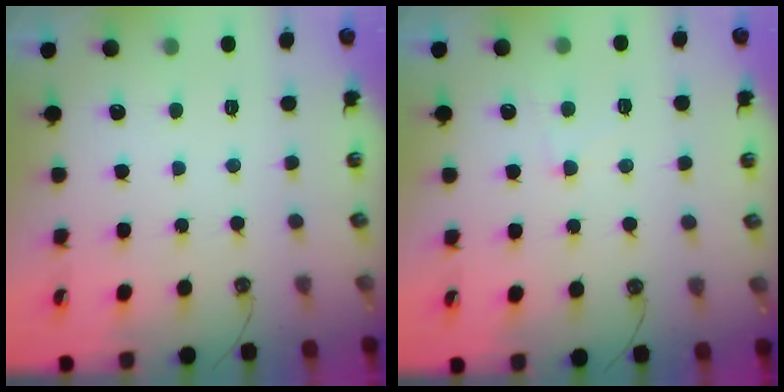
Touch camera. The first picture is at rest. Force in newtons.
{"total": 2.4, "press": 2.2, "slide": 1.0}